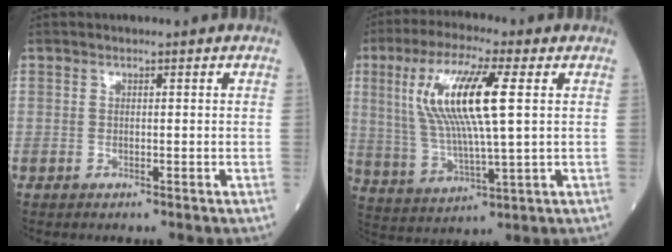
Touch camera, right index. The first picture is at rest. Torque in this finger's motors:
{"motor_torque": [1.22, 0.92, 0.46, 0.21]}